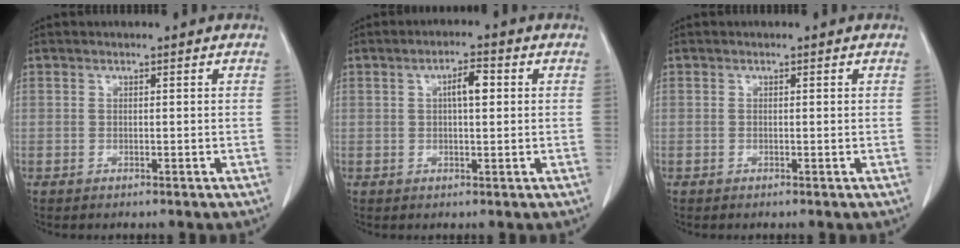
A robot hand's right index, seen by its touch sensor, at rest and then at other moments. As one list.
[{"total": 3.7, "force": [0.8, 0.9, 3.5], "torque": [-0.060, 0.008, 0.012]}, {"total": 0.0}]